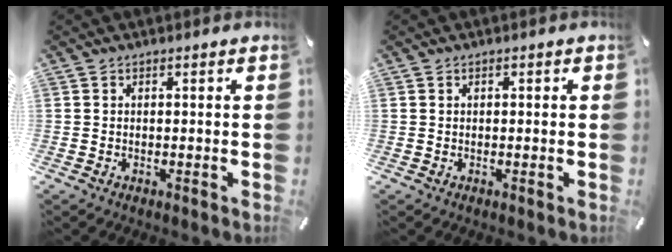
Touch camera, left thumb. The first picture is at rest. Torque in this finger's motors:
{"motor_torque": [-0.30, -0.19, -0.06, 0.03, -0.07]}